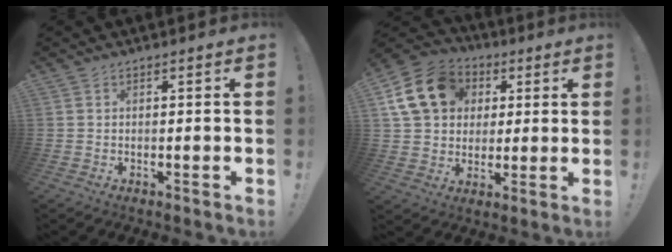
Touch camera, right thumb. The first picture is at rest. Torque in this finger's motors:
{"motor_torque": [1.68, 1.67, 1.01, 0.11, 0.05]}